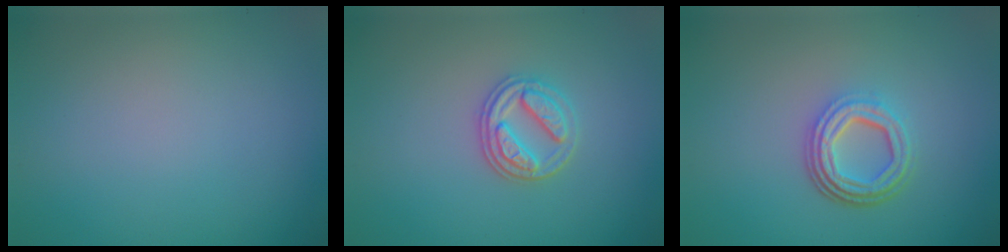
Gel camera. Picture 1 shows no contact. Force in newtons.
{"total": 3.0, "press": 2.8, "slide": 1.0}
{"total": 4.7, "press": 3.4, "slide": 3.2}